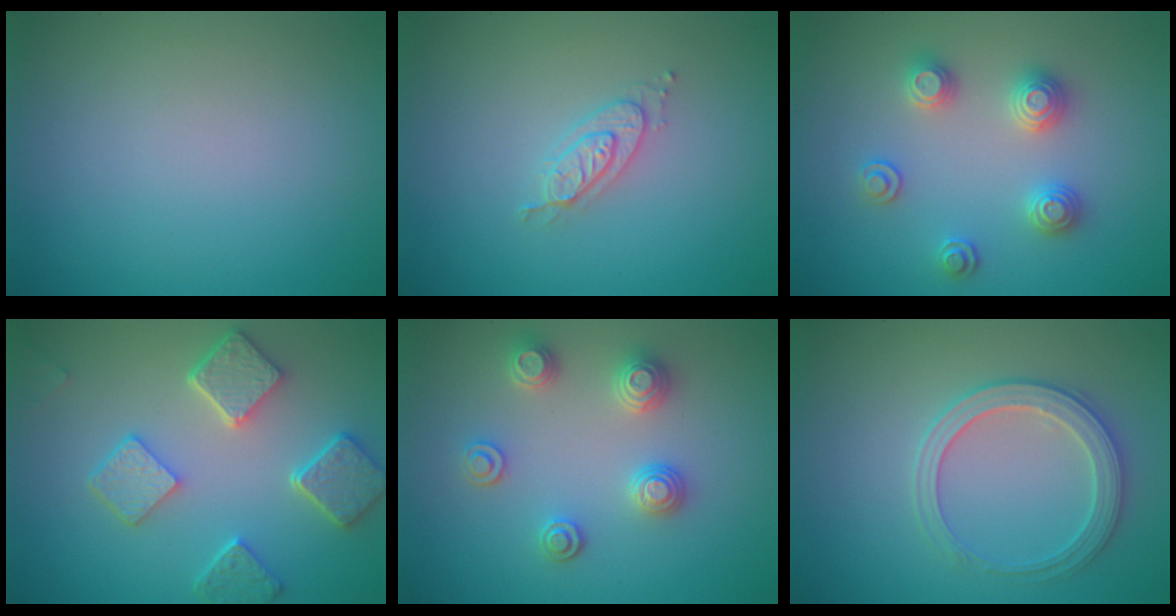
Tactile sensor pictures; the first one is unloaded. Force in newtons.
{"total": 2.2, "press": 2.2, "slide": 0.3}
{"total": 2.9, "press": 2.8, "slide": 0.8}
{"total": 5.7, "press": 4.6, "slide": 3.5}
{"total": 3.2, "press": 3.1, "slide": 0.9}
{"total": 3.3, "press": 3.2, "slide": 0.4}